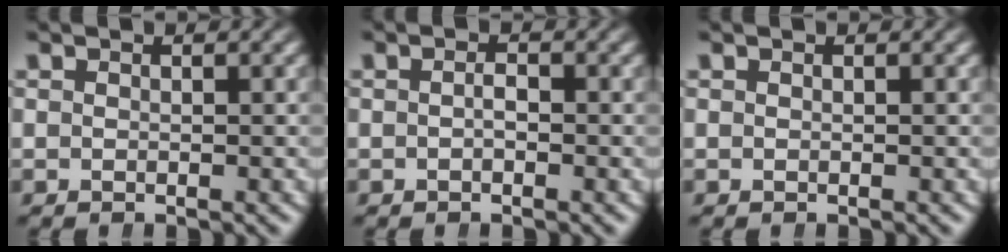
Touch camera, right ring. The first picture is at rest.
{"total": 0.9, "force": [-0.3, 0.3, 0.8], "torque": [-0.008, 0.001, -0.004]}
{"total": 0.0}